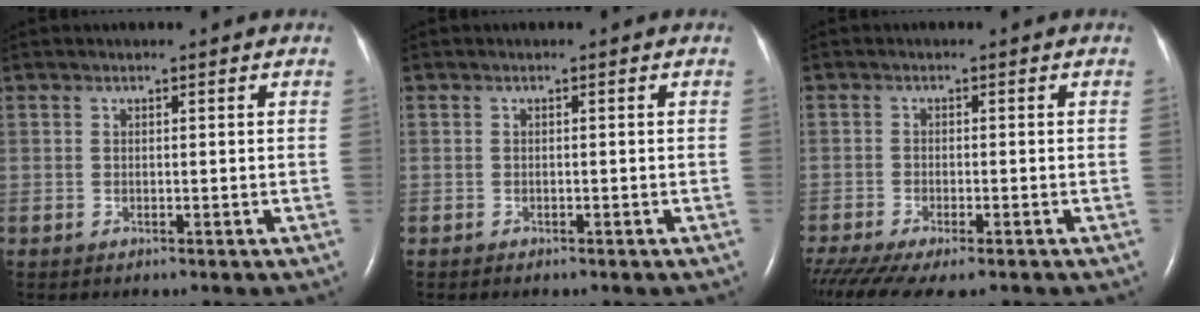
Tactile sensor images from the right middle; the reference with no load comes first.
{"total": 0.0}
{"total": 10.8, "force": [-8.4, 2.5, 6.3], "torque": [-0.111, -0.018, -0.131]}